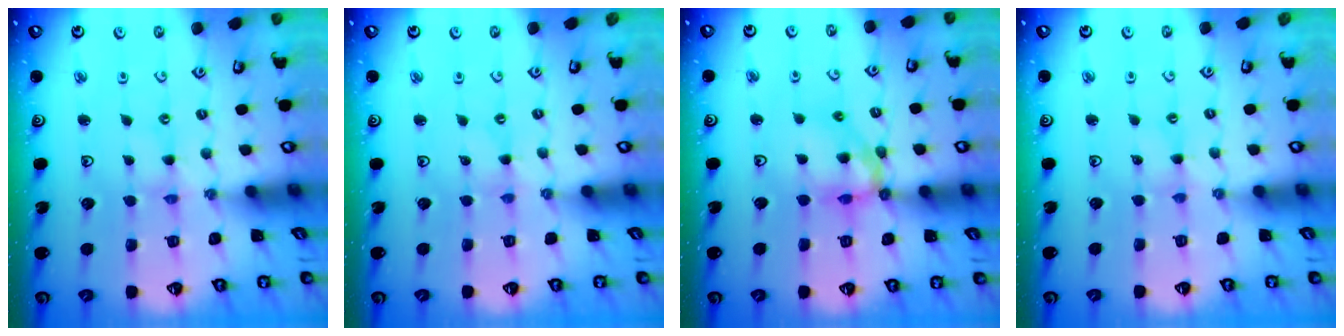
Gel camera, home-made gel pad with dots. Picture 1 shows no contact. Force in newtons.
{"total": 0.0}
{"total": 12.1, "press": 12.0, "slide": 1.4}
{"total": 0.8, "press": 0.7, "slide": 0.3}